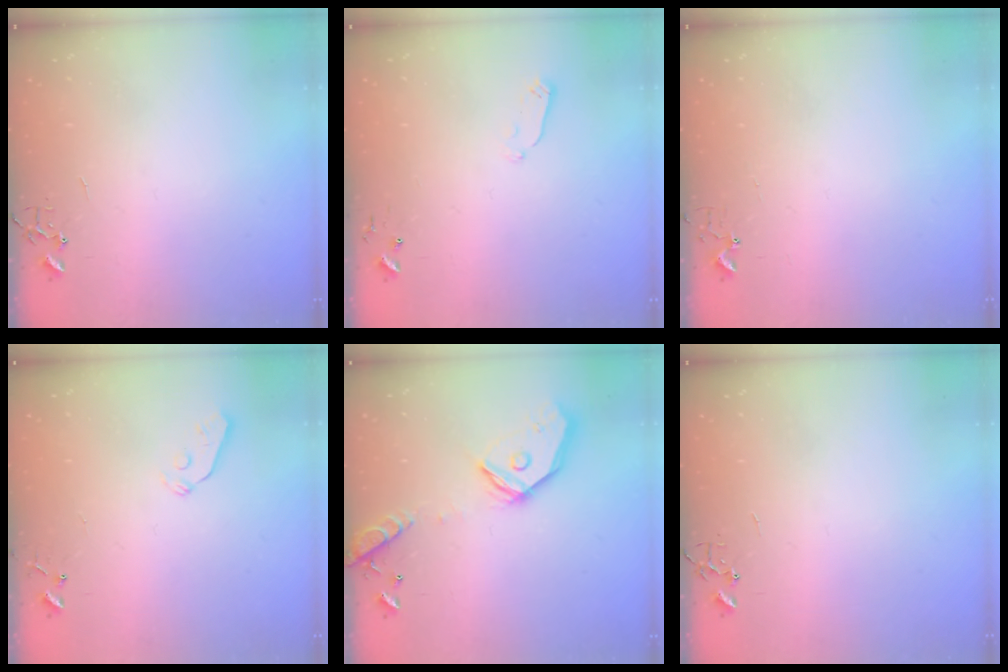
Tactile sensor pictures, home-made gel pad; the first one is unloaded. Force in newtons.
{"total": 2.9, "press": 2.9, "slide": 0.4}
{"total": 2.7, "press": 2.7, "slide": 0.3}
{"total": 3.6, "press": 3.5, "slide": 0.7}
{"total": 17.6, "press": 17.4, "slide": 2.7}
{"total": 0.0}